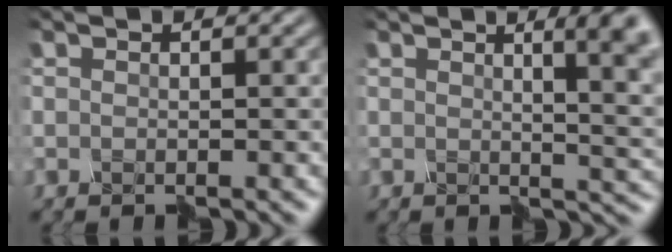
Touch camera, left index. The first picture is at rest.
{"total": 7.8, "force": [2.3, 3.2, 6.8], "torque": [-0.037, 0.023, 0.015]}